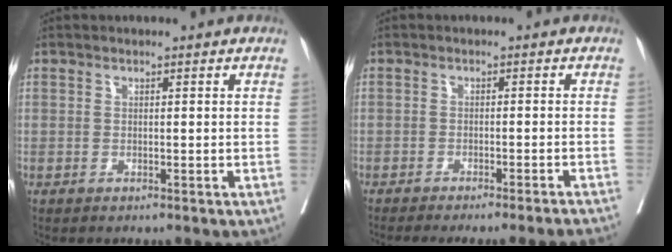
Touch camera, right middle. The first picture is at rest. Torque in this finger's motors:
{"motor_torque": [1.03, -1.11, 0.16, 0.04]}